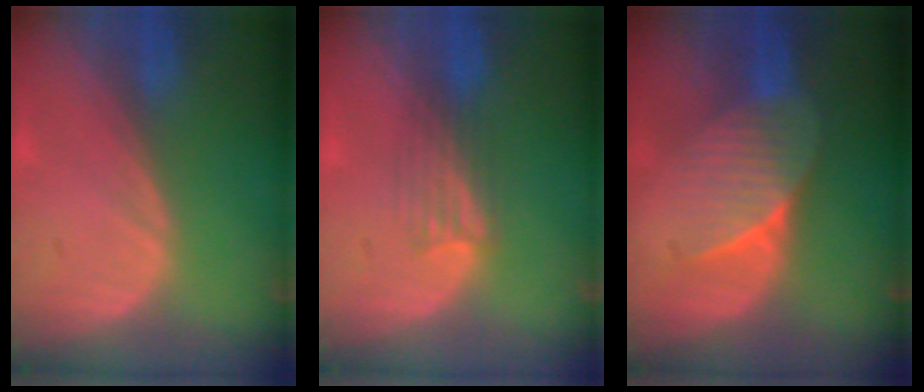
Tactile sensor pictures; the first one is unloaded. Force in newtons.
{"total": 3.1, "press": 2.8, "slide": 1.3}
{"total": 6.7, "press": 6.3, "slide": 2.2}